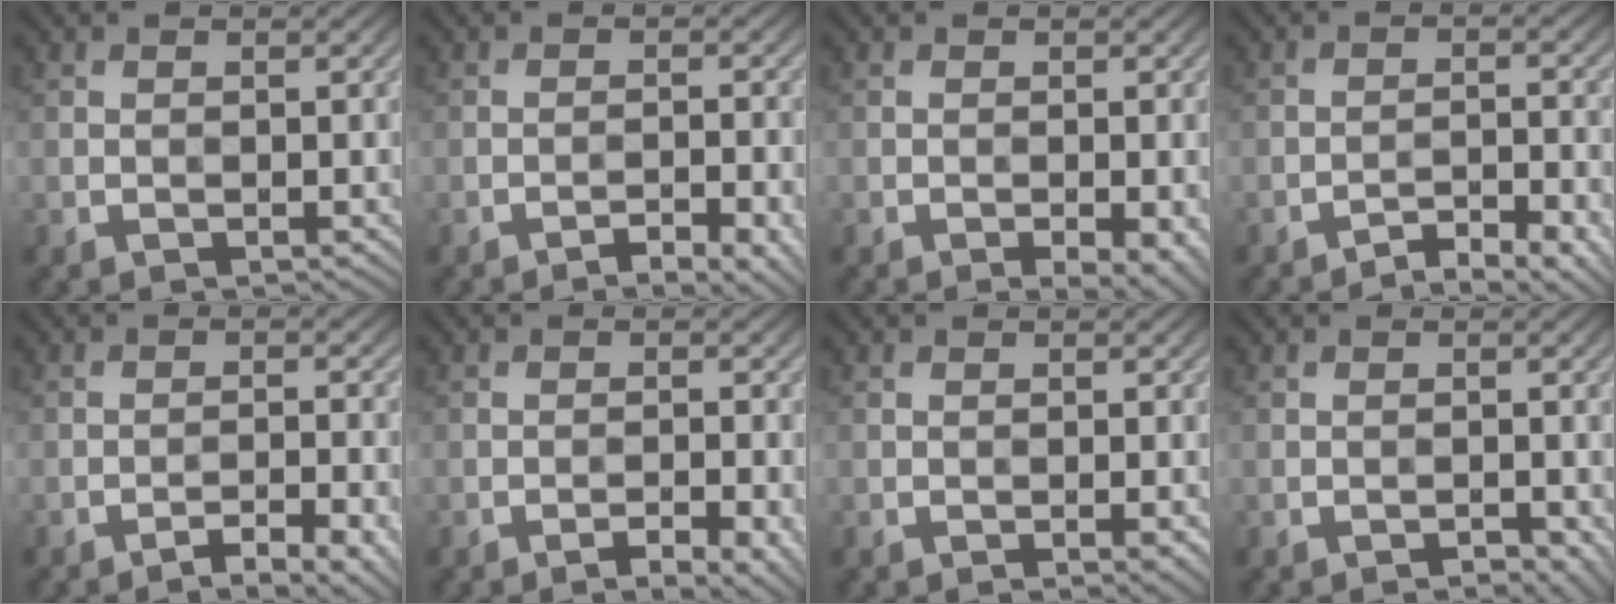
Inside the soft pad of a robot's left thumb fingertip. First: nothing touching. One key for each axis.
{"total": 5.8, "fx": -3.9, "fy": 1.3, "fz": 4.1, "tx": -0.069, "ty": 0.009, "tz": -0.051}
{"total": 3.1, "fx": -1.4, "fy": 0.7, "fz": 2.7, "tx": -0.038, "ty": 0.001, "tz": -0.015}
{"total": 7.1, "fx": -5.4, "fy": 1.3, "fz": 4.4, "tx": -0.070, "ty": 0.014, "tz": -0.079}
{"total": 7.6, "fx": -5.3, "fy": 1.5, "fz": 5.2, "tx": -0.080, "ty": 0.010, "tz": -0.068}
{"total": 5.4, "fx": -3.2, "fy": 1.3, "fz": 4.2, "tx": -0.069, "ty": 0.008, "tz": -0.040}
{"total": 1.3, "fx": -0.5, "fy": 0.1, "fz": 1.2, "tx": -0.018, "ty": 0.001, "tz": -0.007}
{"total": 1.3, "fx": -0.9, "fy": 0.4, "fz": 0.8, "tx": -0.010, "ty": 0.003, "tz": -0.012}